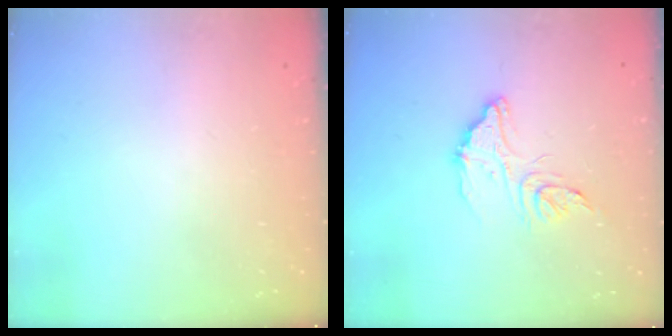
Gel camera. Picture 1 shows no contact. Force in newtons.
{"total": 13.1, "press": 13.1, "slide": 0.5}